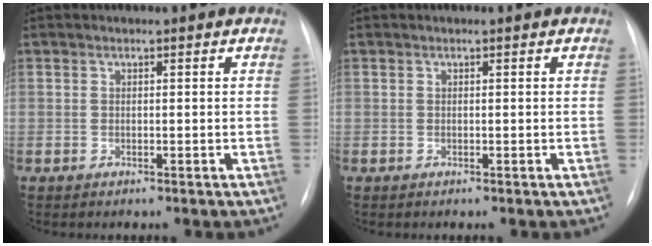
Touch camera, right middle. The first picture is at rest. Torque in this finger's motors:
{"motor_torque": [0.33, -0.41, 0.04, 0.02]}